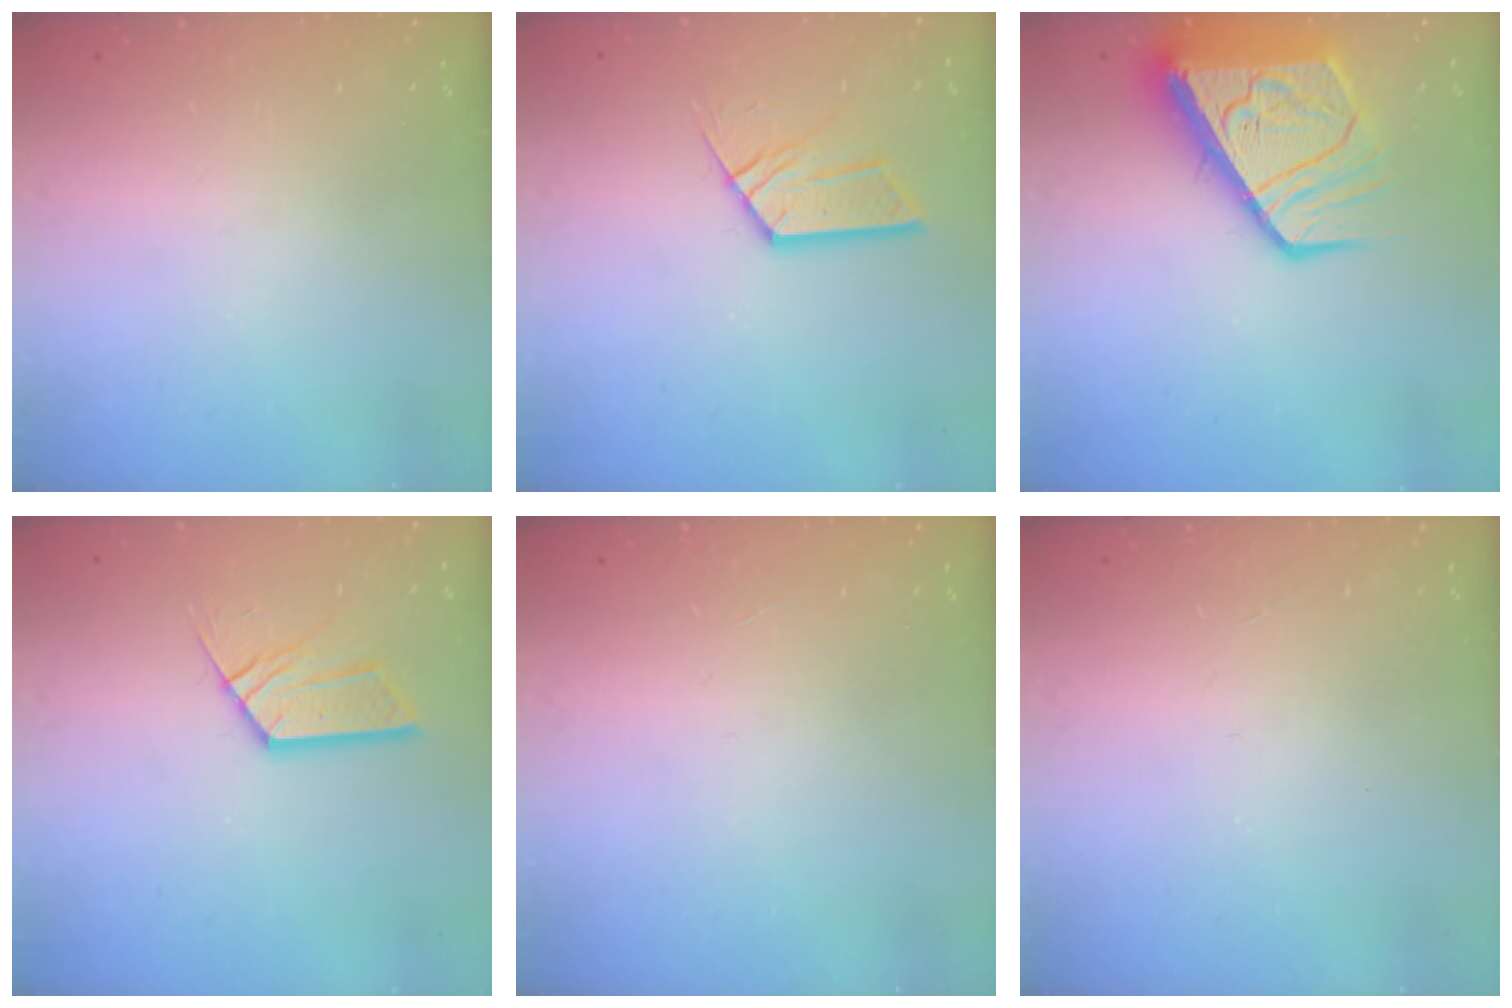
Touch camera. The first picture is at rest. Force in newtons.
{"total": 10.2, "press": 10.1, "slide": 0.9}
{"total": 14.4, "press": 14.3, "slide": 1.6}
{"total": 10.2, "press": 10.1, "slide": 0.9}
{"total": 0.0}
{"total": 0.0}